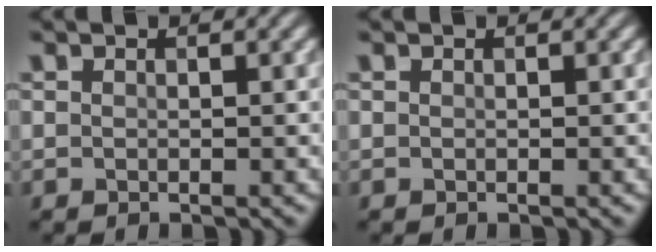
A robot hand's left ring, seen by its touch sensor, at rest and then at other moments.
{"total": 0.0}